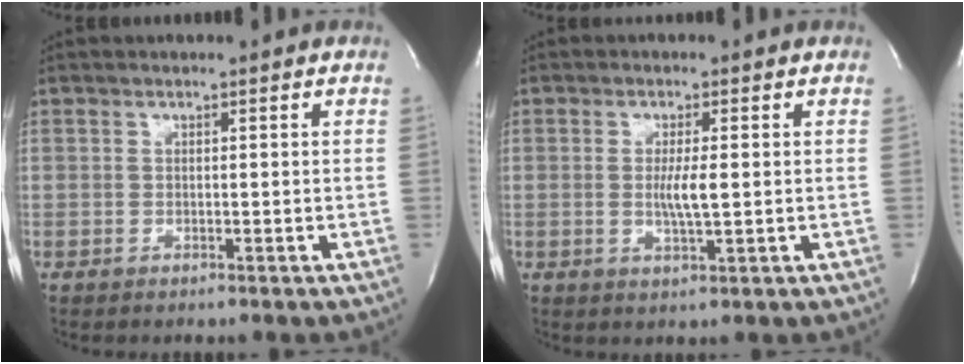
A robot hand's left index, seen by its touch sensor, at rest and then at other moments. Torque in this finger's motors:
{"motor_torque": [0.36, -0.02, 0.06, 0.05]}